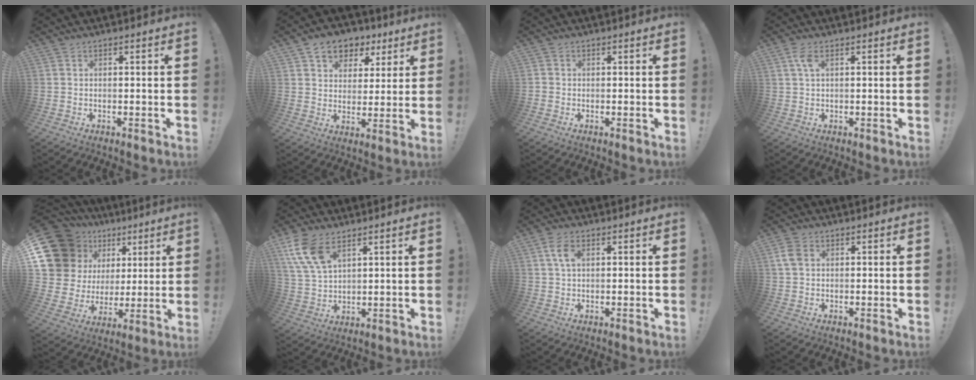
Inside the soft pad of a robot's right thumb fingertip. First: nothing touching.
{"total": 9.3, "force": [5.2, 7.0, 3.2], "torque": [-0.048, -0.026, 0.101]}
{"total": 0.9, "force": [-0.4, 0.8, 0.1], "torque": [-0.007, 0.005, -0.005]}
{"total": 3.5, "force": [1.3, 1.3, 3.0], "torque": [-0.060, 0.002, 0.021]}
{"total": 18.5, "force": [8.9, 14.0, 8.1], "torque": [-0.135, -0.048, 0.199]}
{"total": 10.8, "force": [6.4, 5.5, 6.8], "torque": [-0.136, -0.019, 0.125]}
{"total": 5.0, "force": [1.8, 2.8, 3.7], "torque": [-0.072, 0.001, 0.029]}
{"total": 4.3, "force": [1.2, 2.8, 3.1], "torque": [-0.060, 0.004, 0.022]}